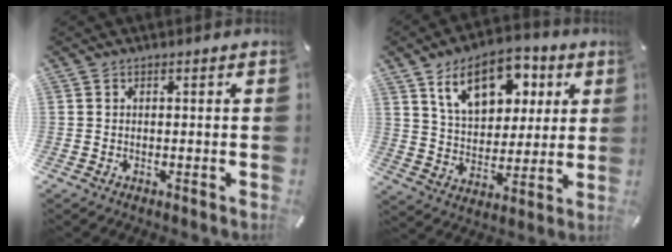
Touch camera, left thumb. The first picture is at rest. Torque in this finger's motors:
{"motor_torque": [2.42, 2.46, 1.39, -1.38, 0.19]}